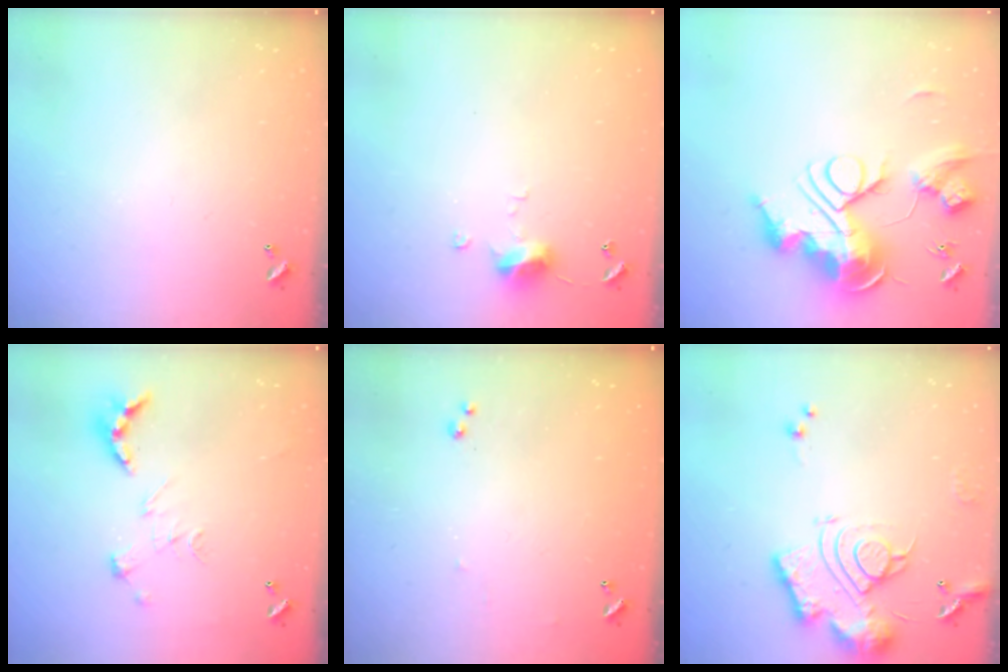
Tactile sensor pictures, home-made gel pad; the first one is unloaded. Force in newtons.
{"total": 5.8, "press": 5.7, "slide": 0.7}
{"total": 0.7, "press": 0.7, "slide": 0.0}
{"total": 2.4, "press": 1.9, "slide": 1.5}
{"total": 5.2, "press": 5.2, "slide": 0.6}
{"total": 15.7, "press": 15.6, "slide": 1.8}